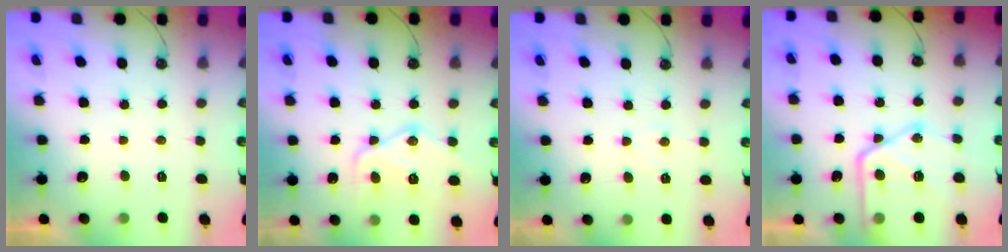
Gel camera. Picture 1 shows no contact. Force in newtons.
{"total": 14.6, "press": 14.6, "slide": 1.3}
{"total": 3.8, "press": 3.8, "slide": 0.5}
{"total": 18.7, "press": 18.6, "slide": 1.7}